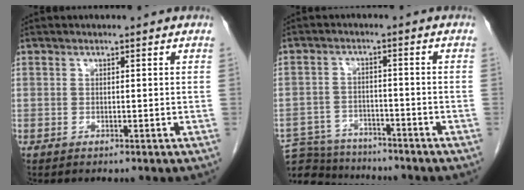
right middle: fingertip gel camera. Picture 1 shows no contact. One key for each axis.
{"total": 10.9, "fx": -10.3, "fy": 2.9, "fz": 1.9, "tx": -0.040, "ty": 0.005, "tz": -0.161}